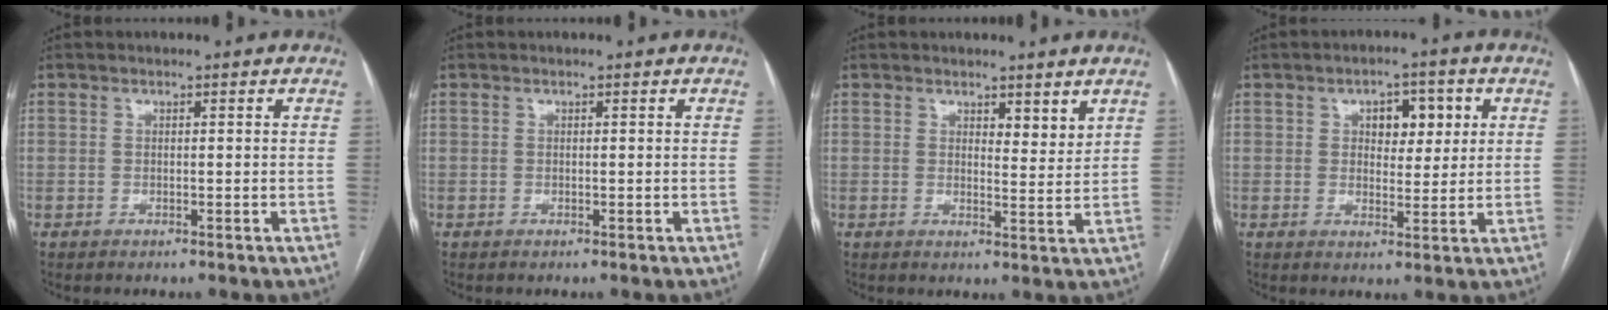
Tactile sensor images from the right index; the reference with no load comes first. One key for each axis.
{"total": 0.0}
{"total": 3.1, "fx": 2.3, "fy": 1.1, "fz": 1.8, "tx": -0.023, "ty": -0.012, "tz": 0.036}
{"total": 5.8, "fx": 2.0, "fy": 3.2, "fz": 4.5, "tx": -0.058, "ty": 0.013, "tz": 0.031}